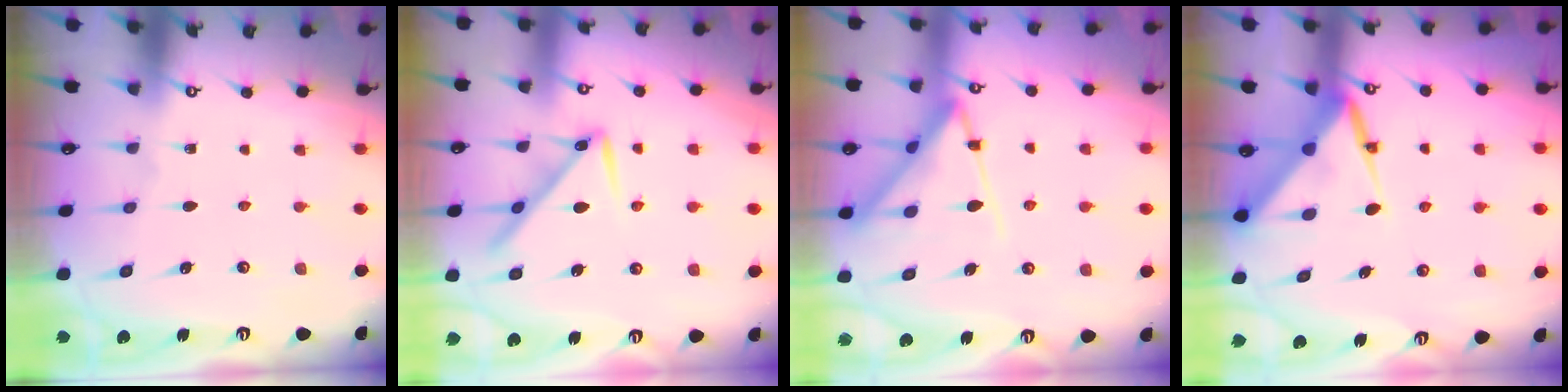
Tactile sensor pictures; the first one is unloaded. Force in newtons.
{"total": 9.4, "press": 9.3, "slide": 0.6}
{"total": 12.6, "press": 12.6, "slide": 1.0}
{"total": 8.1, "press": 8.1, "slide": 0.9}